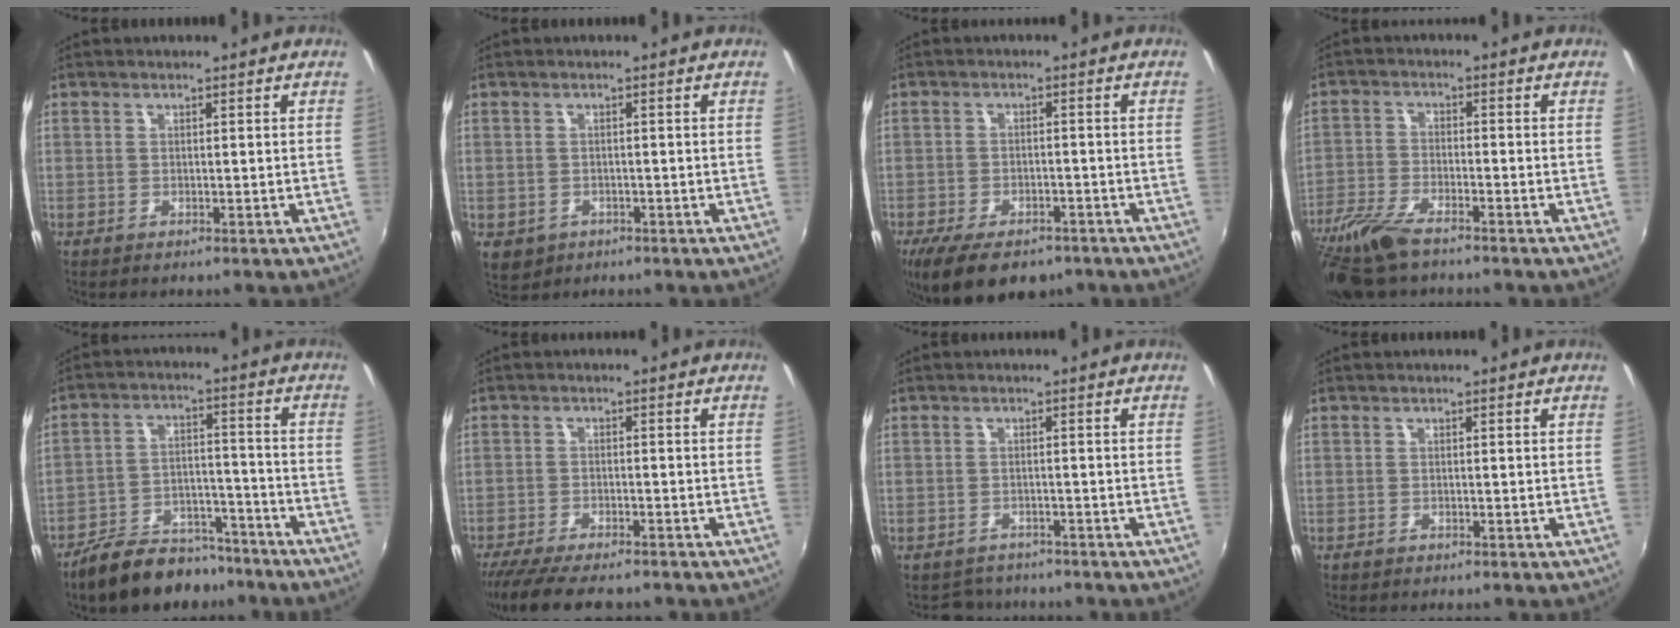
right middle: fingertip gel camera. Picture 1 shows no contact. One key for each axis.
{"total": 4.5, "fx": -1.7, "fy": 3.7, "fz": 2.1, "tx": -0.045, "ty": -0.009, "tz": -0.017}
{"total": 12.3, "fx": -8.5, "fy": 5.7, "fz": 6.8, "tx": -0.148, "ty": -0.027, "tz": -0.134}
{"total": 11.3, "fx": -8.9, "fy": 2.9, "fz": 6.4, "tx": -0.157, "ty": -0.031, "tz": -0.178}
{"total": 13.8, "fx": -11.5, "fy": 6.0, "fz": 4.9, "tx": -0.104, "ty": 0.018, "tz": -0.167}
{"total": 11.6, "fx": -9.8, "fy": 2.6, "fz": 5.7, "tx": -0.127, "ty": -0.032, "tz": -0.162}
{"total": 4.5, "fx": -4.0, "fy": 1.9, "fz": 0.3, "tx": -0.020, "ty": -0.001, "tz": -0.063}
{"total": 0.7, "fx": -0.6, "fy": 0.5, "fz": 0.0, "tx": -0.004, "ty": -0.002, "tz": -0.011}